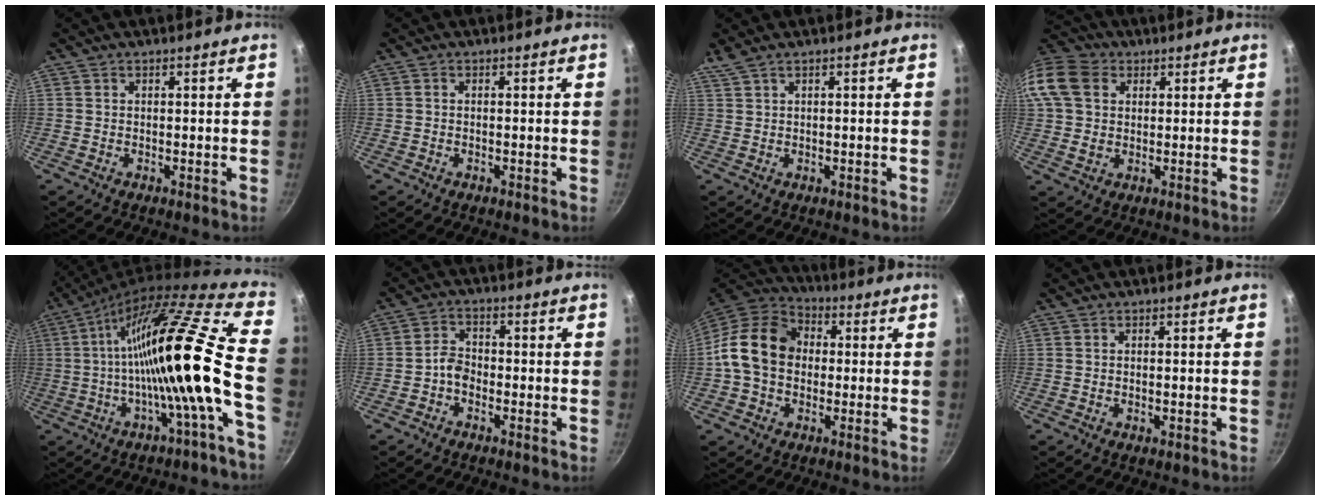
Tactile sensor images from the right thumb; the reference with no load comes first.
{"total": 0.5, "force": [-0.3, 0.1, 0.4], "torque": [-0.011, 0.005, -0.006]}
{"total": 1.9, "force": [0.9, 0.3, 1.7], "torque": [-0.038, 0.001, 0.020]}
{"total": 15.7, "force": [4.5, 12.3, 8.7], "torque": [-0.191, 0.017, 0.073]}
{"total": 21.5, "force": [-3.4, 2.4, 21.1], "torque": [-0.303, 0.027, -0.061]}
{"total": 3.5, "force": [-1.7, 2.5, 1.9], "torque": [-0.025, 0.027, -0.037]}
{"total": 14.9, "force": [0.3, 11.6, 9.3], "torque": [-0.141, 0.029, -0.014]}
{"total": 0.9, "force": [-0.2, 0.3, 0.9], "torque": [-0.016, 0.000, -0.005]}